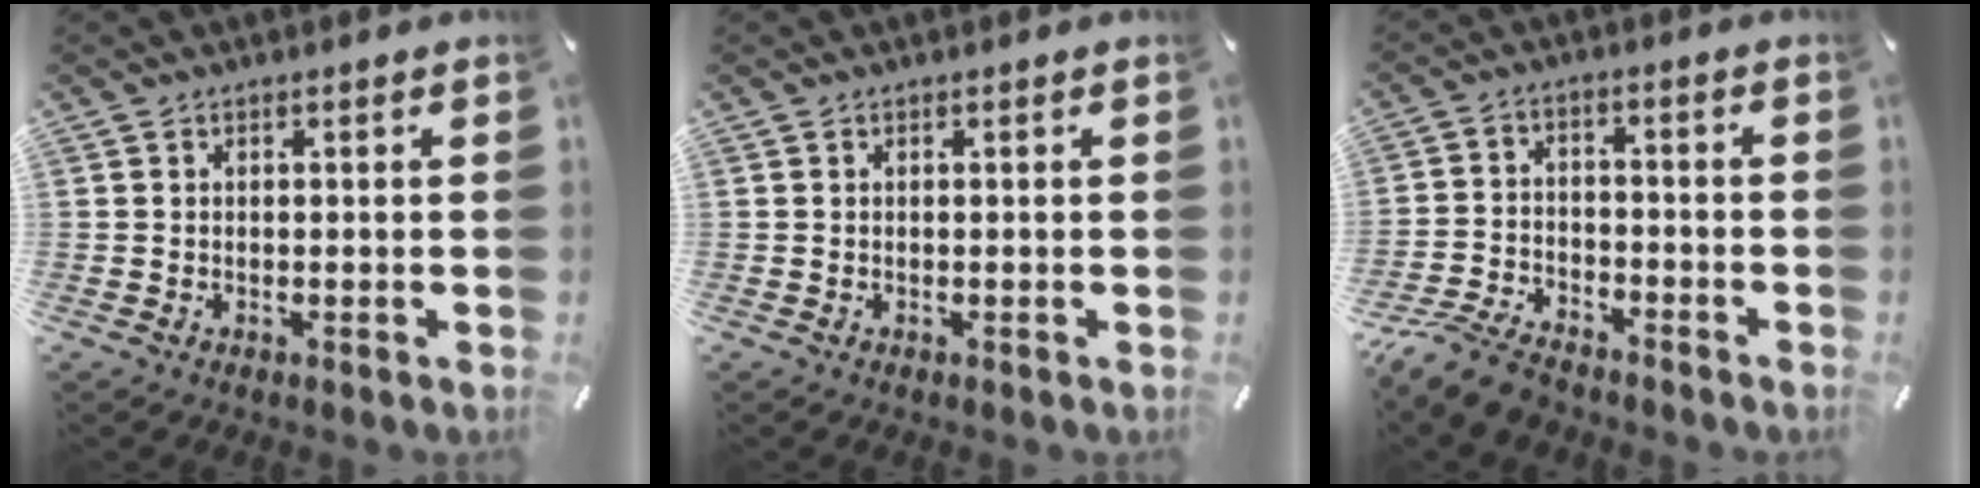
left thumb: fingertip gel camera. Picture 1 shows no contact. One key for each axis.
{"total": 0.0}
{"total": 8.7, "fx": -7.6, "fy": 3.0, "fz": 3.1, "tx": -0.064, "ty": 0.034, "tz": -0.148}